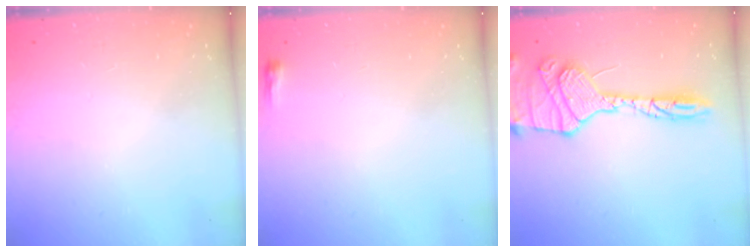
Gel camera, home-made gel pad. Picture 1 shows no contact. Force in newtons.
{"total": 2.3, "press": 2.2, "slide": 0.7}
{"total": 17.9, "press": 17.7, "slide": 2.5}